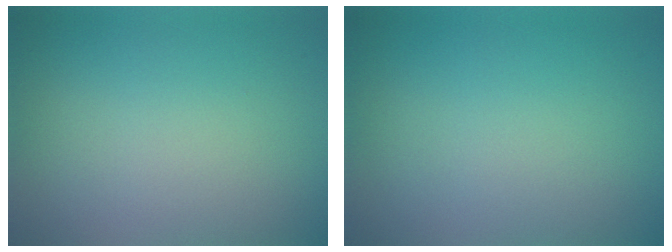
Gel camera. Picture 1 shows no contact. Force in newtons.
{"total": 0.0}